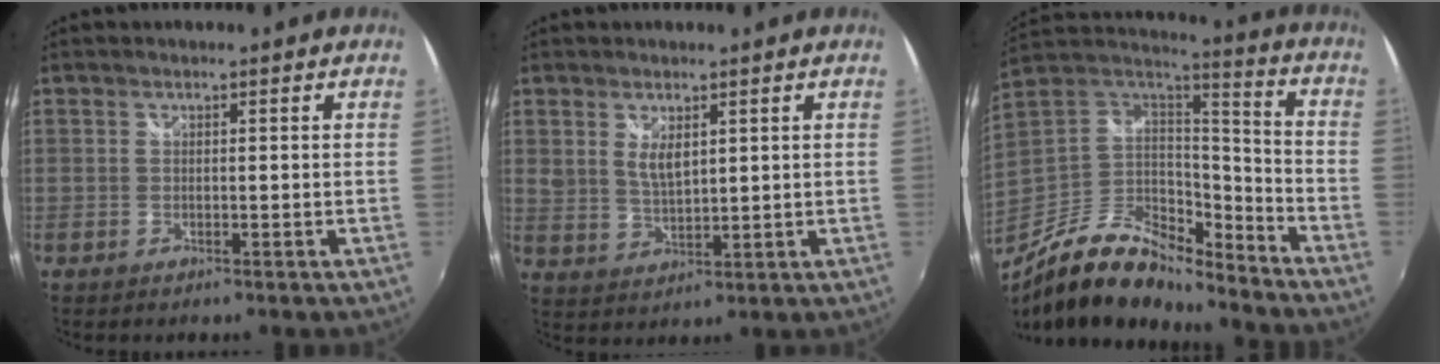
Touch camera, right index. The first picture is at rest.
{"total": 4.3, "force": [1.9, 2.1, 3.3], "torque": [-0.055, -0.005, 0.036]}
{"total": 19.8, "force": [-13.8, 8.9, 11.1], "torque": [-0.226, -0.006, -0.242]}